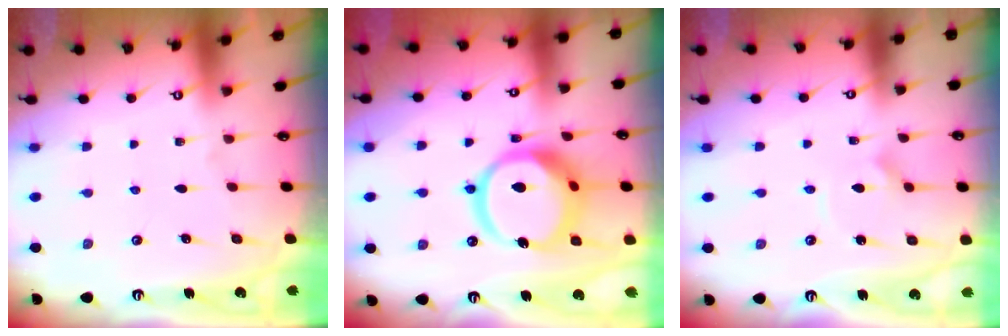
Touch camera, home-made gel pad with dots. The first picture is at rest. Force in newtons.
{"total": 17.1, "press": 17.0, "slide": 2.1}
{"total": 2.4, "press": 2.4, "slide": 0.2}